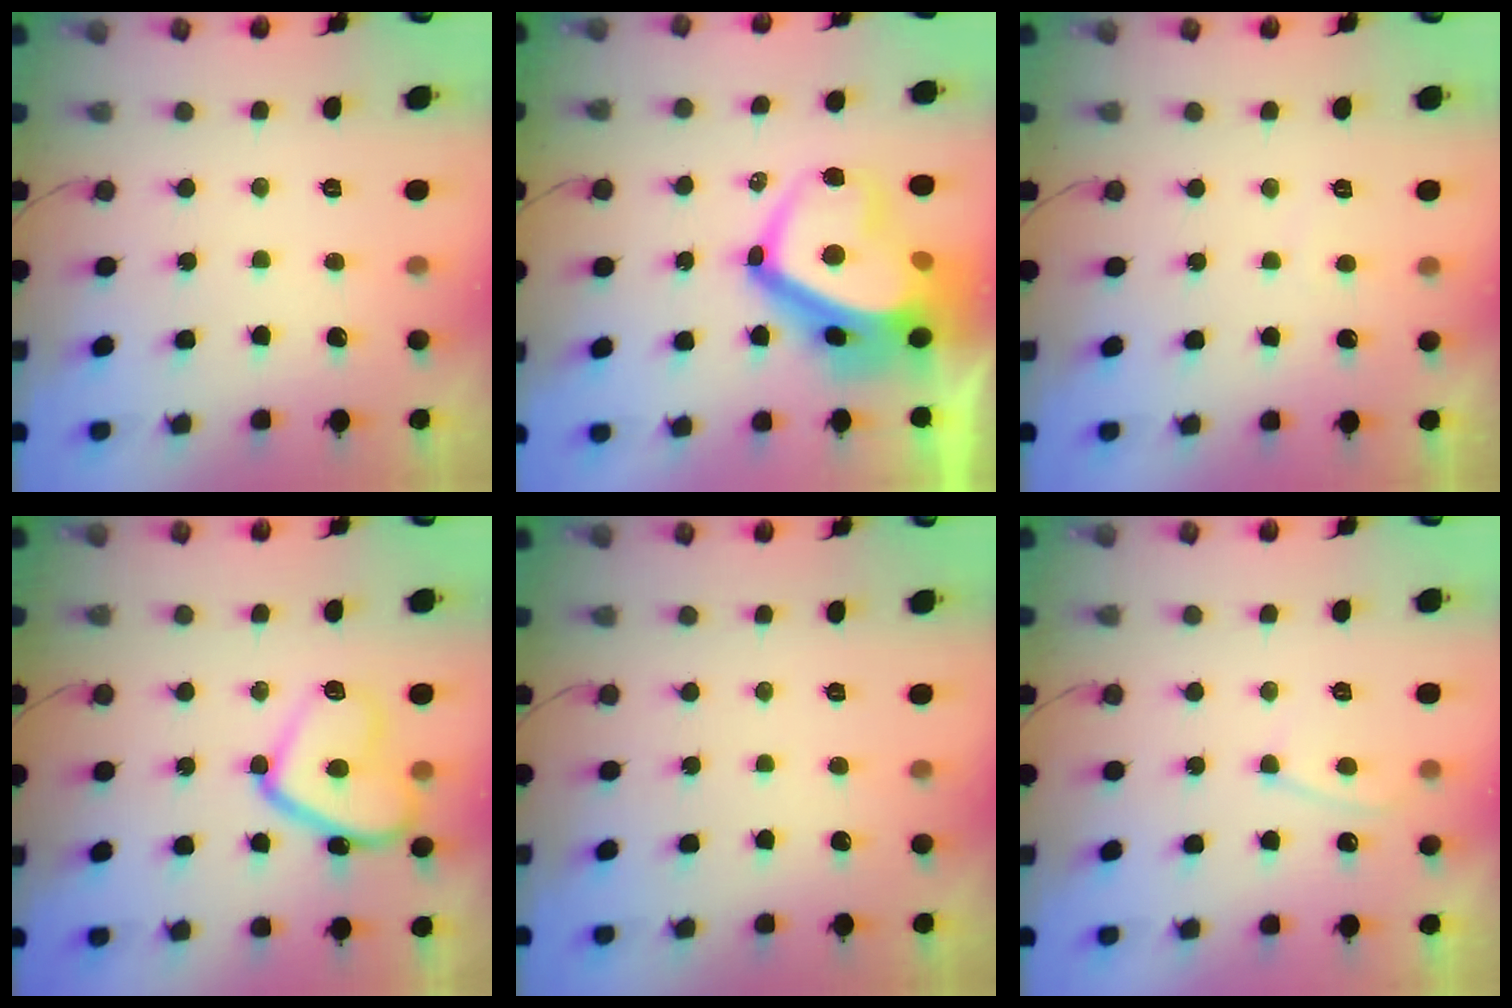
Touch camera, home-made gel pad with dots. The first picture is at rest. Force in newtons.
{"total": 20.2, "press": 20.1, "slide": 2.2}
{"total": 0.0}
{"total": 14.2, "press": 14.2, "slide": 1.2}
{"total": 0.0}
{"total": 4.2, "press": 4.1, "slide": 0.4}